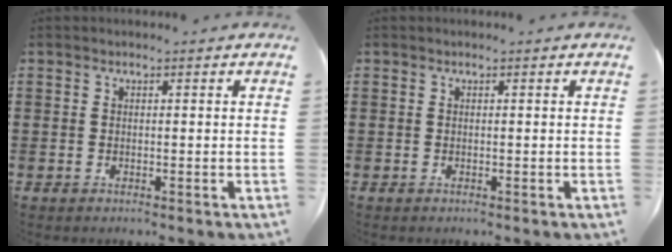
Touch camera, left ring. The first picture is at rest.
{"total": 0.0}